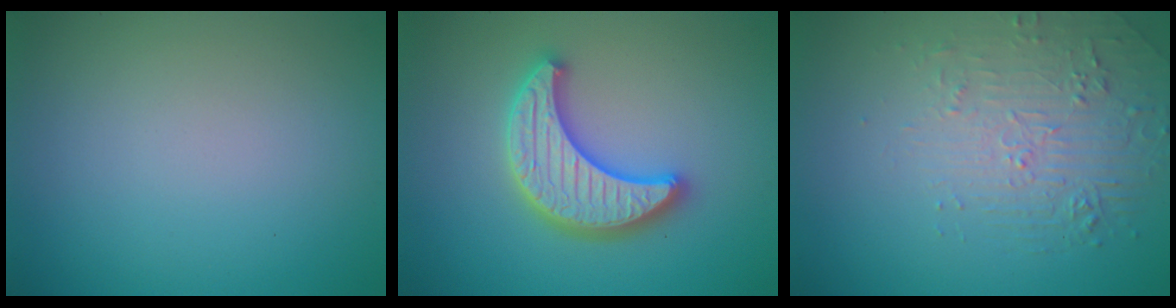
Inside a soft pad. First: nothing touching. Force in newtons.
{"total": 4.8, "press": 4.7, "slide": 1.1}
{"total": 2.1, "press": 1.5, "slide": 1.5}